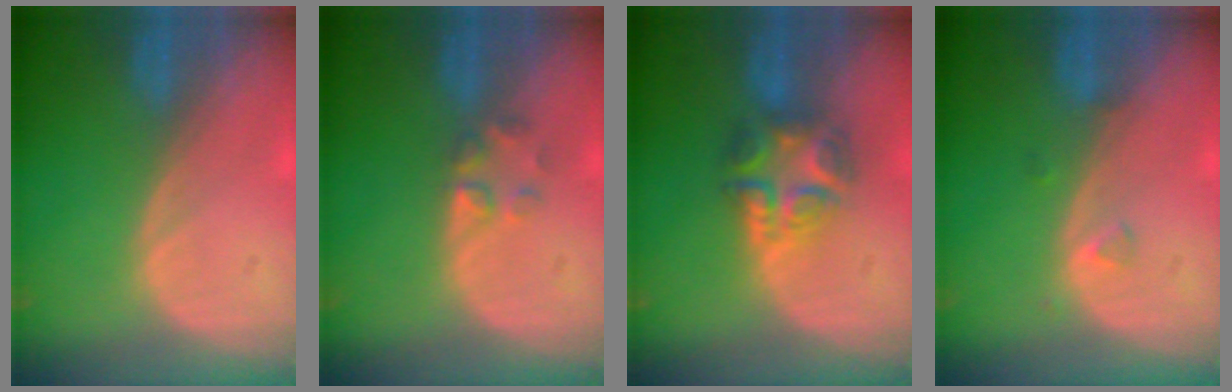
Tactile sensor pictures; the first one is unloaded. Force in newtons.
{"total": 2.2, "press": 2.2, "slide": 0.2}
{"total": 7.1, "press": 6.3, "slide": 3.2}
{"total": 1.2, "press": 1.2, "slide": 0.1}